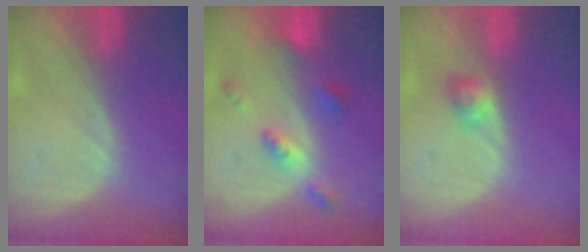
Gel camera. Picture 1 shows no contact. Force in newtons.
{"total": 5.3, "press": 4.7, "slide": 2.4}
{"total": 2.6, "press": 2.3, "slide": 1.1}